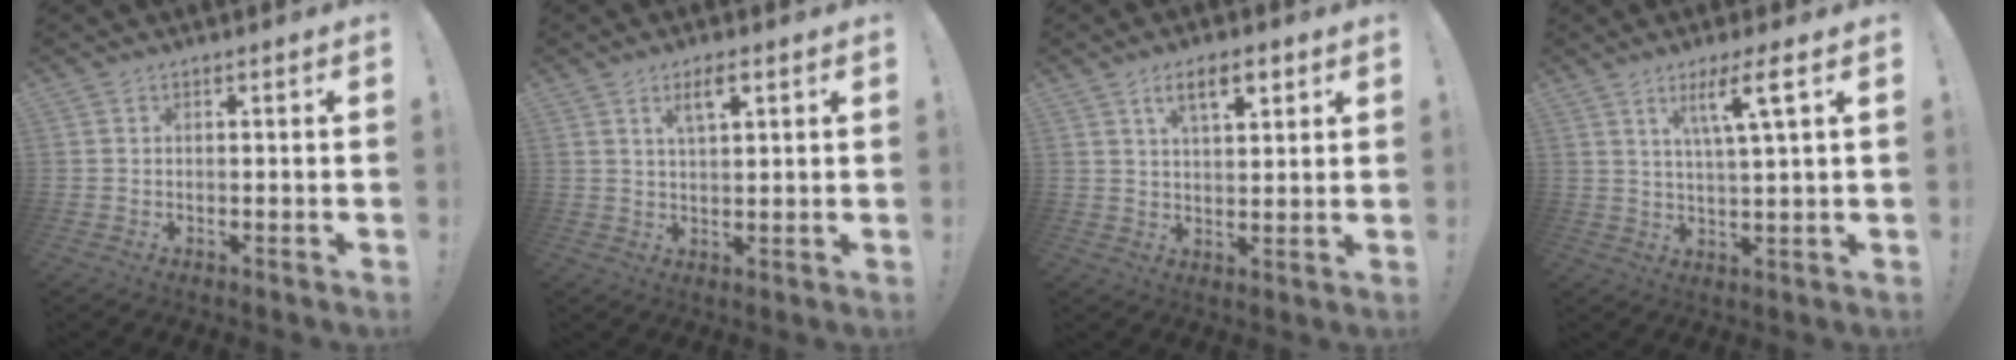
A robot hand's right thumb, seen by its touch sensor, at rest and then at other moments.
{"total": 4.8, "force": [2.5, 1.6, 3.8], "torque": [-0.061, -0.006, 0.039]}
{"total": 8.2, "force": [4.2, 3.5, 6.2], "torque": [-0.093, -0.007, 0.071]}
{"total": 8.4, "force": [3.7, 0.3, 7.5], "torque": [-0.133, -0.004, 0.053]}